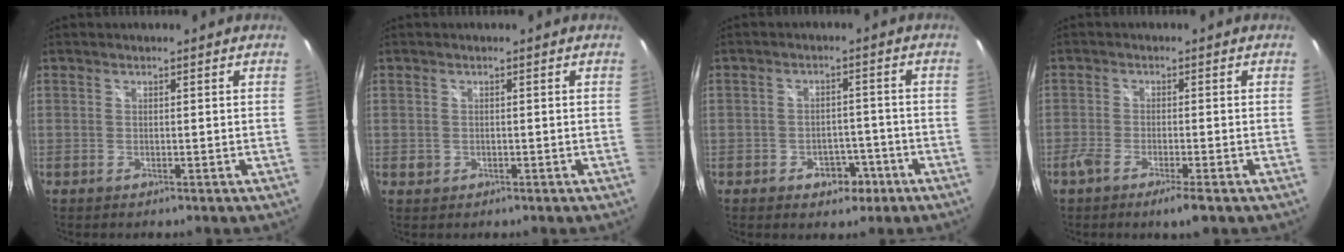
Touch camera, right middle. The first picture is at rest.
{"total": 1.2, "force": [-0.2, 1.1, 0.3], "torque": [-0.003, -0.001, -0.004]}
{"total": 4.7, "force": [-2.7, 3.3, 2.1], "torque": [-0.040, 0.010, -0.026]}
{"total": 4.7, "force": [-3.2, 0.3, 3.4], "torque": [-0.080, -0.012, -0.061]}